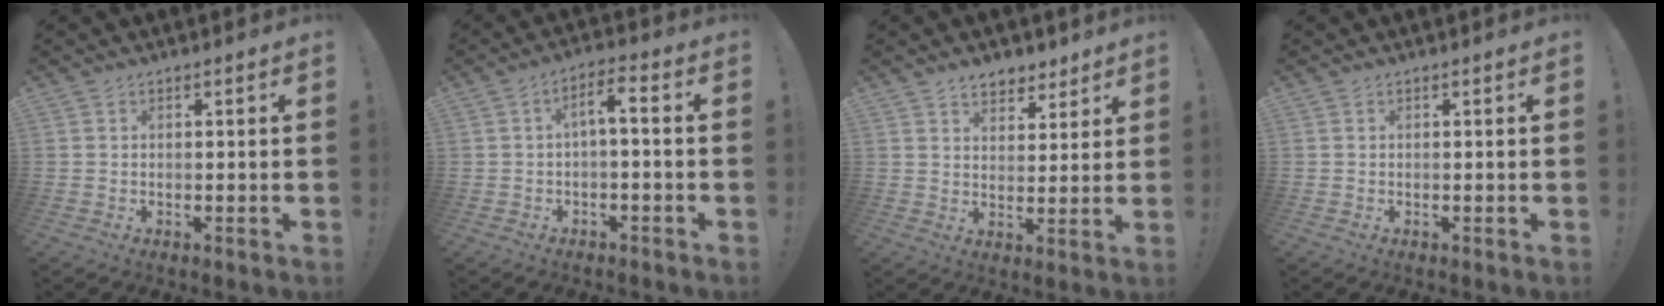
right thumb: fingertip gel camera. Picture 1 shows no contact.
{"total": 5.3, "force": [-1.4, 1.7, 4.8], "torque": [-0.079, 0.010, -0.028]}
{"total": 6.4, "force": [5.0, 3.7, 1.5], "torque": [-0.004, -0.038, 0.090]}
{"total": 0.0}